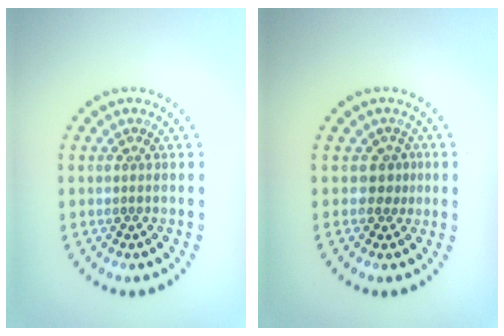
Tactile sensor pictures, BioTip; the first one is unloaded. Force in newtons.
{"total": 1.6, "press": 1.2, "slide": 1.0}